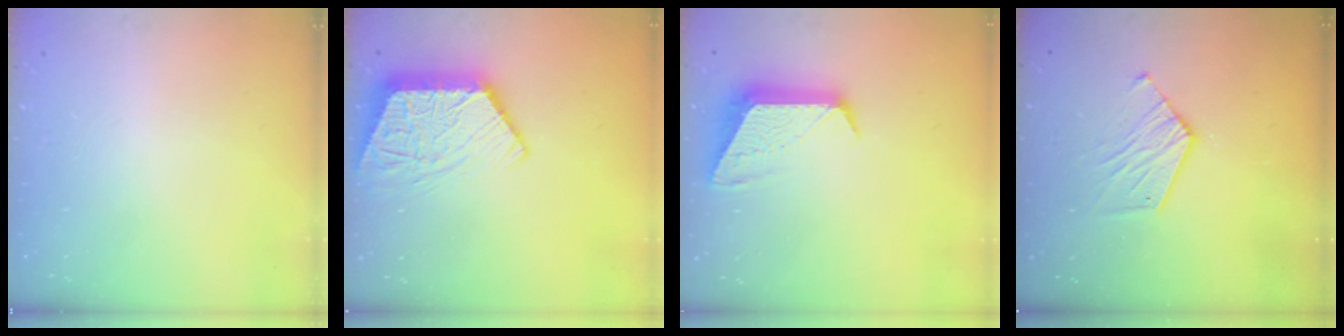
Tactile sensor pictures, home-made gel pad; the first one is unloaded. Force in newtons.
{"total": 14.3, "press": 14.2, "slide": 1.2}
{"total": 11.2, "press": 11.2, "slide": 0.5}
{"total": 8.5, "press": 8.5, "slide": 0.1}